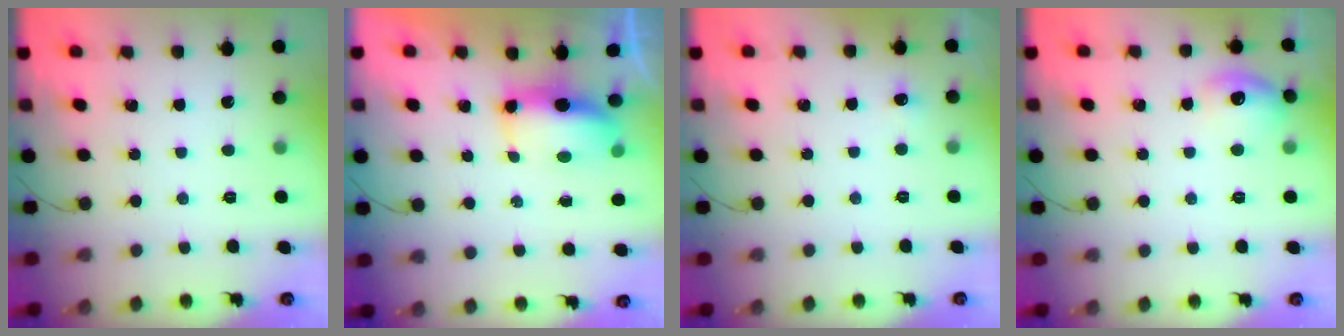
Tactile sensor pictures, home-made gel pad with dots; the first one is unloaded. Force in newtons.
{"total": 10.3, "press": 8.6, "slide": 5.7}
{"total": 3.6, "press": 3.5, "slide": 1.1}
{"total": 10.1, "press": 10.0, "slide": 1.0}